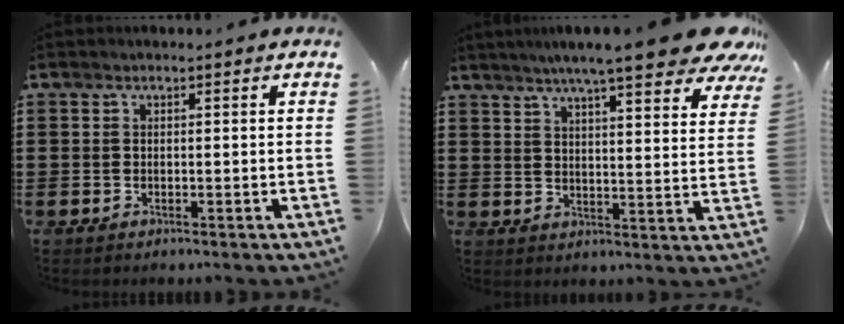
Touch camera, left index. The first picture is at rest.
{"total": 9.9, "force": [8.0, 0.7, 5.8], "torque": [-0.113, -0.033, 0.133]}